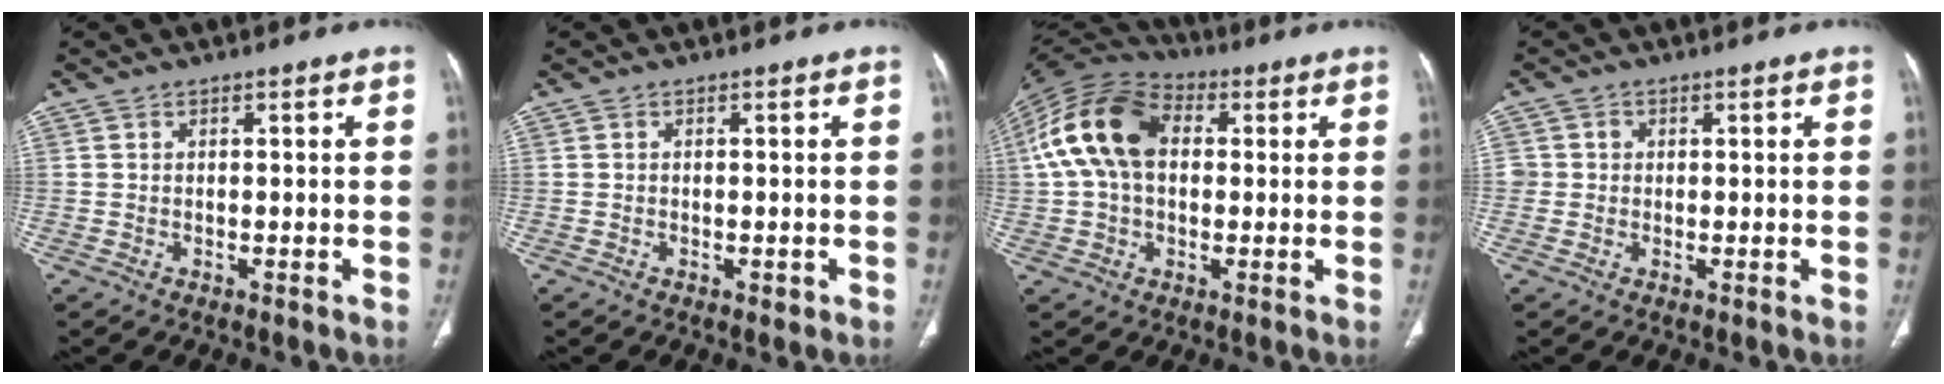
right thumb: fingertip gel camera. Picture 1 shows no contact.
{"total": 0.9, "force": [-0.3, 0.6, 0.6], "torque": [-0.007, -0.001, -0.003]}
{"total": 16.2, "force": [2.4, 10.8, 11.8], "torque": [-0.224, 0.035, 0.035]}
{"total": 2.3, "force": [0.1, 2.2, 0.3], "torque": [0.011, 0.006, 0.002]}